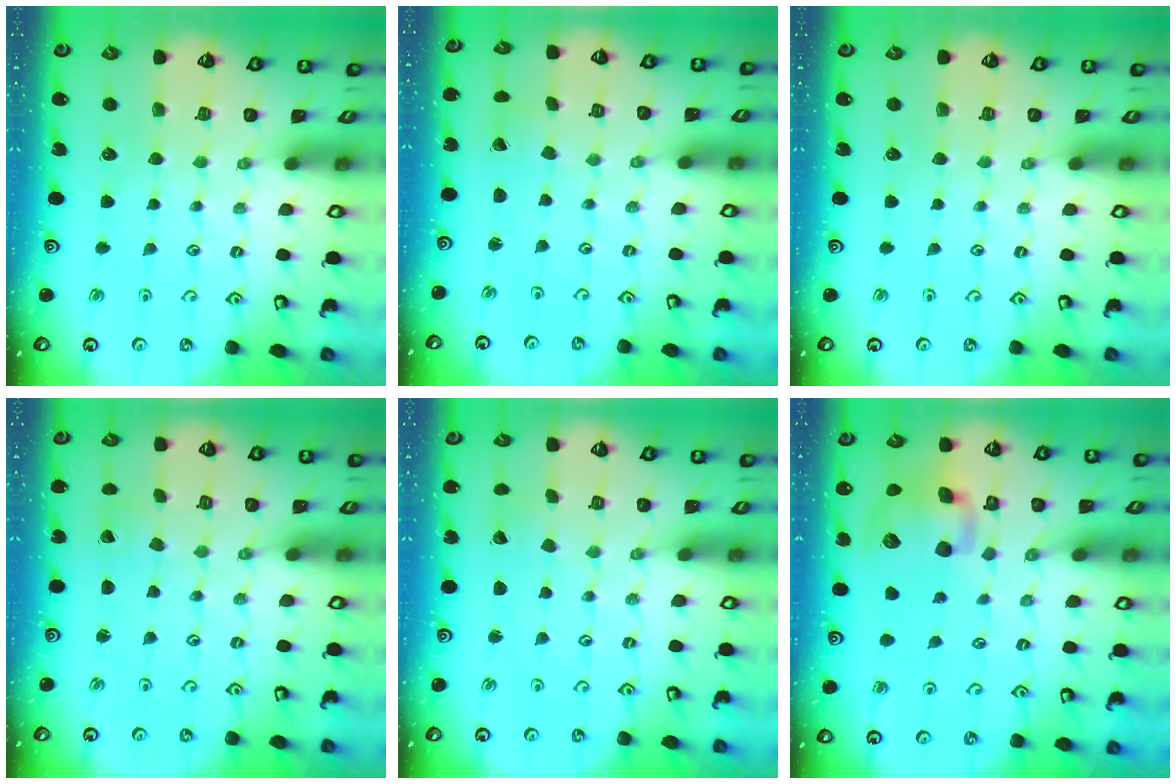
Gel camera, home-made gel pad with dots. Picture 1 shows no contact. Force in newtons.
{"total": 0.8, "press": 0.7, "slide": 0.1}
{"total": 0.0}
{"total": 0.0}
{"total": 1.4, "press": 1.4, "slide": 0.2}
{"total": 13.9, "press": 13.8, "slide": 2.3}